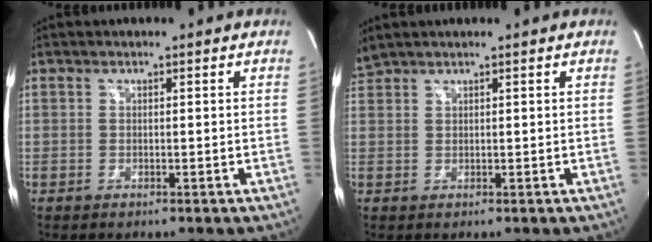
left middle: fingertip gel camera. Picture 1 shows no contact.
{"total": 1.9, "force": [1.8, -0.1, 0.4], "torque": [-0.017, 0.016, 0.043]}